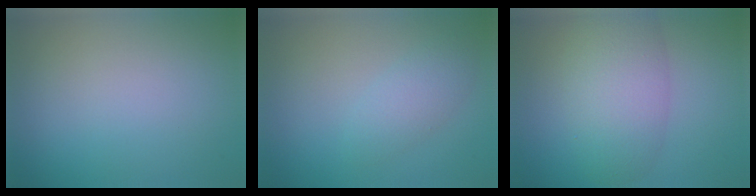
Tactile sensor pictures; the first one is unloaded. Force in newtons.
{"total": 2.2, "press": 2.2, "slide": 0.1}
{"total": 5.9, "press": 5.9, "slide": 0.3}